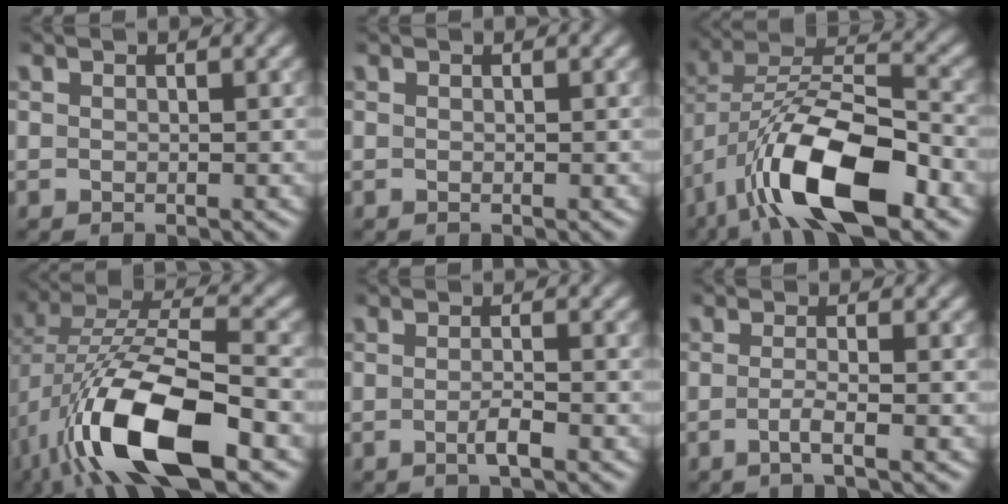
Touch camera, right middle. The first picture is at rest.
{"total": 0.0}
{"total": 12.8, "force": [-6.5, 5.0, 9.9], "torque": [-0.184, 0.001, -0.123]}
{"total": 13.8, "force": [-5.7, 5.3, 11.4], "torque": [-0.223, 0.002, -0.109]}
{"total": 1.6, "force": [-0.6, 0.2, 1.5], "torque": [-0.026, 0.000, -0.015]}
{"total": 2.0, "force": [-0.7, 0.5, 1.9], "torque": [-0.031, 0.000, -0.020]}